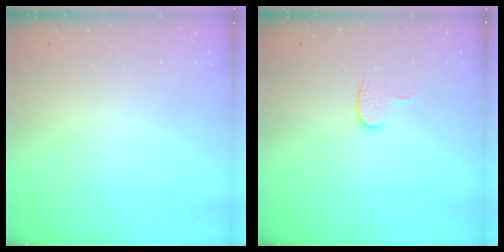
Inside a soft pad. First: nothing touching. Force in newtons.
{"total": 3.8, "press": 3.8, "slide": 0.3}